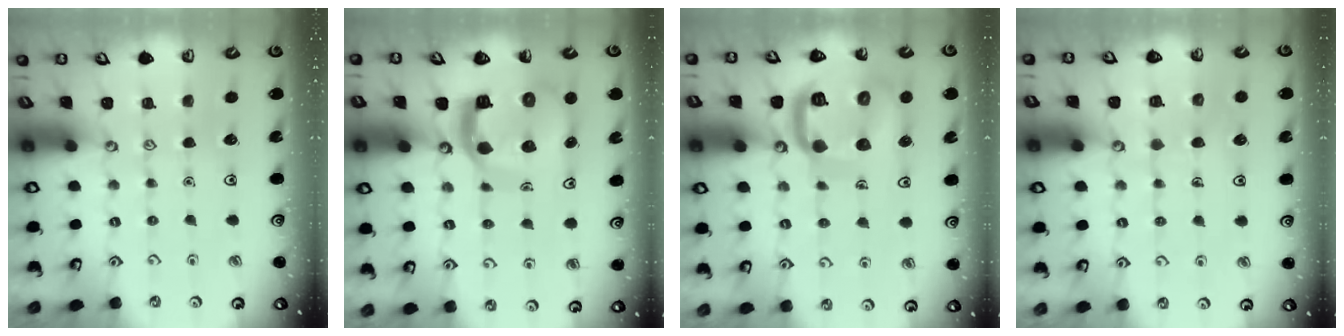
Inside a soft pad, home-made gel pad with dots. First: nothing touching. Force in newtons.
{"total": 13.5, "press": 13.4, "slide": 1.8}
{"total": 17.4, "press": 17.3, "slide": 1.7}
{"total": 4.7, "press": 4.7, "slide": 0.4}